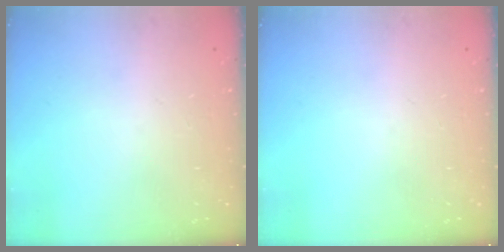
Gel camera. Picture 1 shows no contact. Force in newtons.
{"total": 0.0}